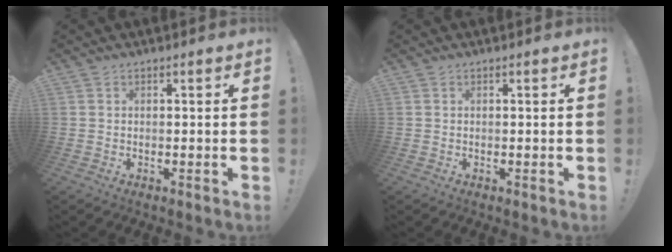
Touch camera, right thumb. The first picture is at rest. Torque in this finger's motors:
{"motor_torque": [0.00, 0.00, 0.00, 0.00, 0.00]}